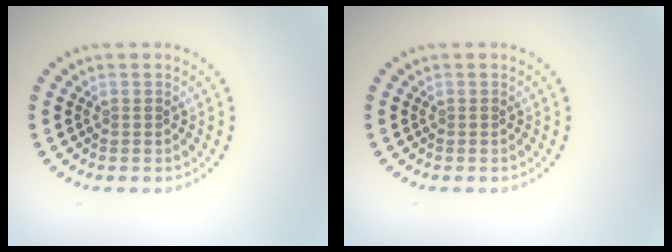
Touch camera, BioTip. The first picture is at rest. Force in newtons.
{"total": 0.0}